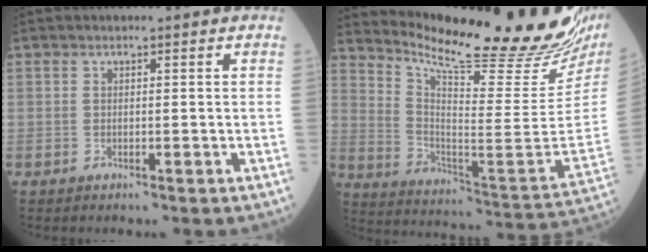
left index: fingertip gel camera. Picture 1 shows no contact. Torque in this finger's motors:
{"motor_torque": [1.02, -1.12, 0.26, 0.08]}